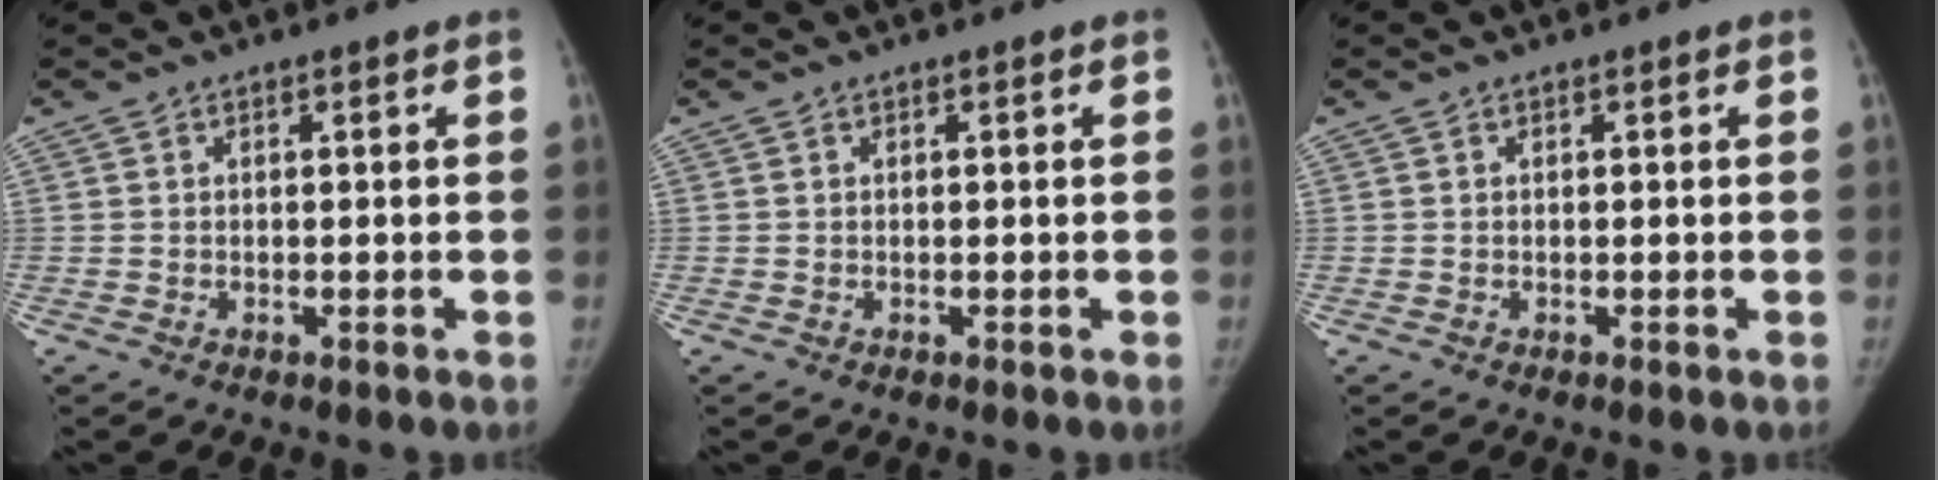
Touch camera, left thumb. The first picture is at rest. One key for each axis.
{"total": 0.0}
{"total": 0.0}